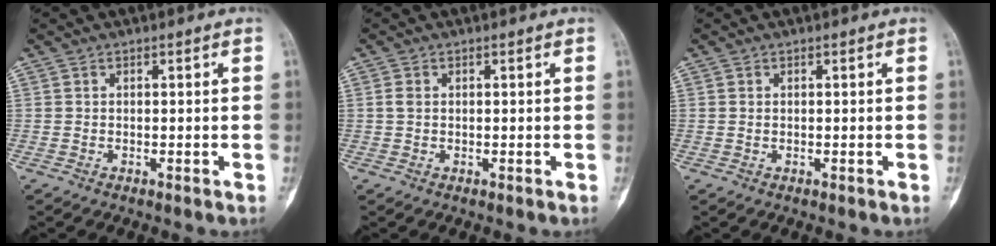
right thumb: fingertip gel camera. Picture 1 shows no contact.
{"total": 1.3, "force": [0.2, 0.9, 0.8], "torque": [-0.018, 0.002, 0.003]}
{"total": 0.0}